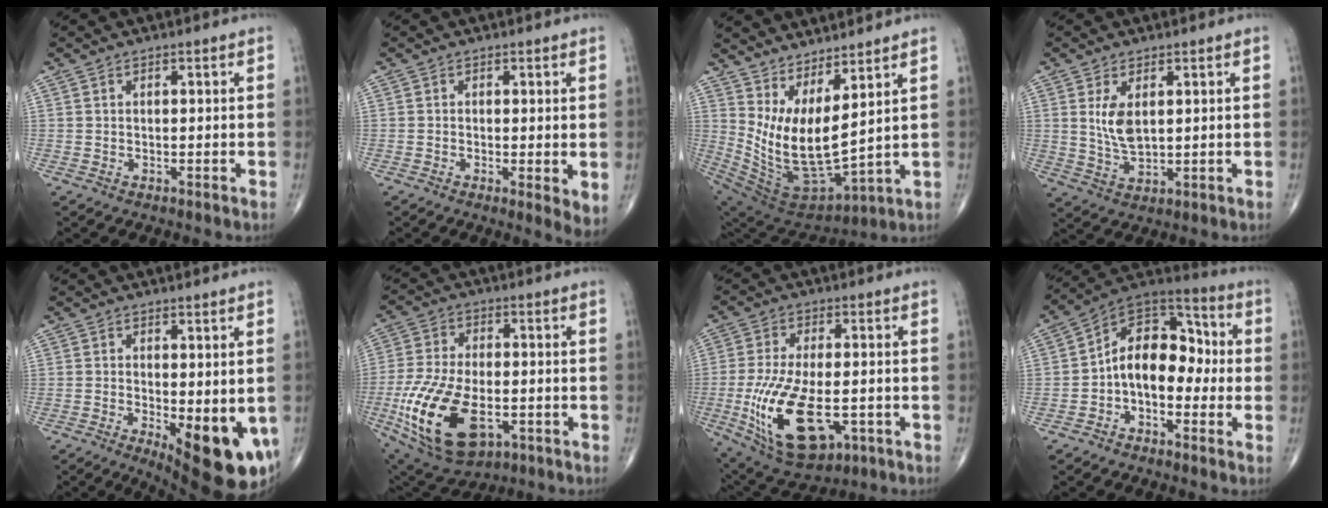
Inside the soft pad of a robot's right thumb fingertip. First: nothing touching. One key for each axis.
{"total": 3.8, "fx": -0.2, "fy": 1.2, "fz": 3.6, "tx": -0.057, "ty": -0.014, "tz": -0.008}
{"total": 15.1, "fx": 6.9, "fy": 4.3, "fz": 12.7, "tx": -0.246, "ty": -0.067, "tz": 0.153}
{"total": 5.5, "fx": 1.5, "fy": 2.6, "fz": 4.6, "tx": -0.088, "ty": -0.015, "tz": 0.039}
{"total": 13.3, "fx": -3.7, "fy": 4.7, "fz": 11.9, "tx": -0.136, "ty": -0.021, "tz": -0.036}
{"total": 19.4, "fx": -5.9, "fy": 10.4, "fz": 15.4, "tx": -0.313, "ty": 0.000, "tz": -0.087}
{"total": 18.0, "fx": -4.6, "fy": 8.8, "fz": 15.0, "tx": -0.294, "ty": -0.009, "tz": -0.058}
{"total": 13.3, "fx": -1.7, "fy": 8.7, "fz": 9.9, "tx": -0.120, "ty": 0.051, "tz": -0.045}